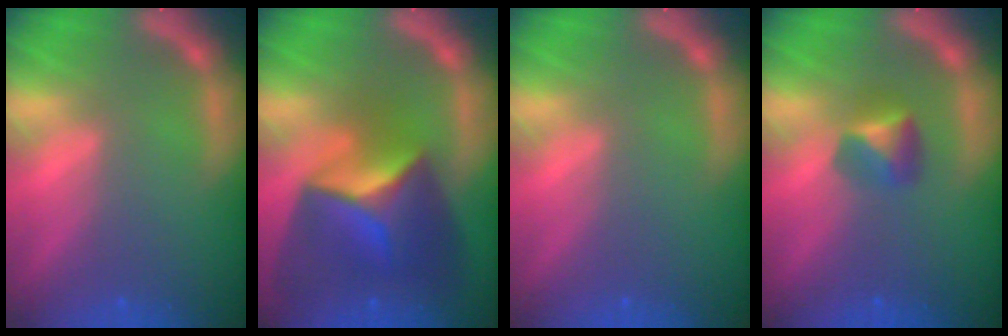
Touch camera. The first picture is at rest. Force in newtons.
{"total": 10.0}
{"total": 0.0}
{"total": 2.4}